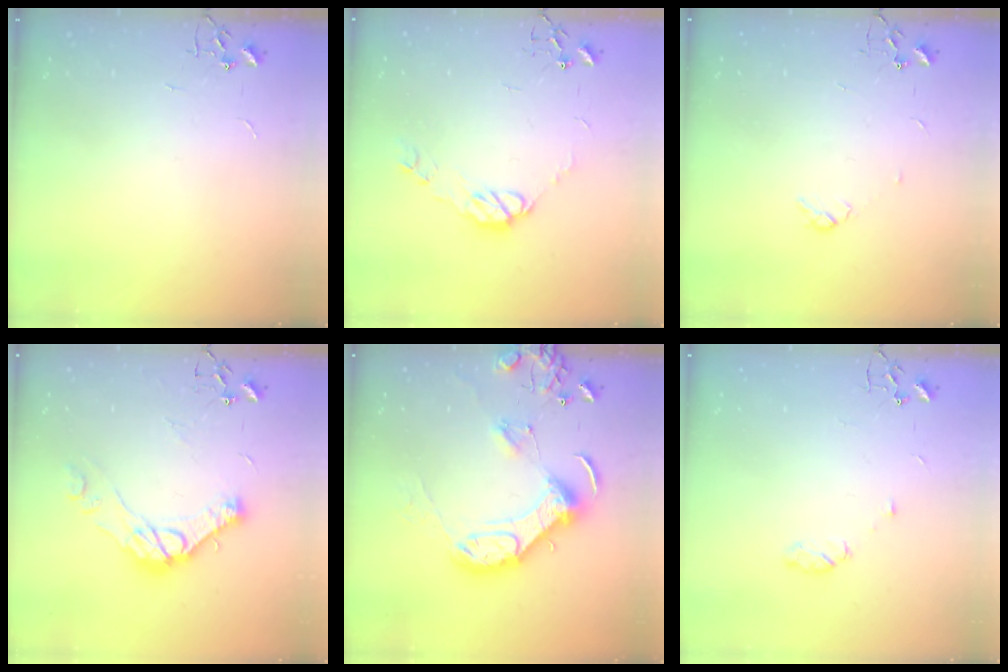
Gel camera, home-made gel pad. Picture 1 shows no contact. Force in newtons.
{"total": 8.5, "press": 8.5, "slide": 0.5}
{"total": 2.9, "press": 2.8, "slide": 0.5}
{"total": 14.4, "press": 14.3, "slide": 1.1}
{"total": 16.3, "press": 16.1, "slide": 2.1}
{"total": 5.3, "press": 5.2, "slide": 0.7}